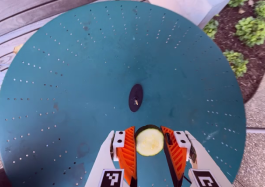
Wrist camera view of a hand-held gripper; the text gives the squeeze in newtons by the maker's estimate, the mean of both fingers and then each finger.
{"total": 13.1, "left": 13.1, "right": 13.1}